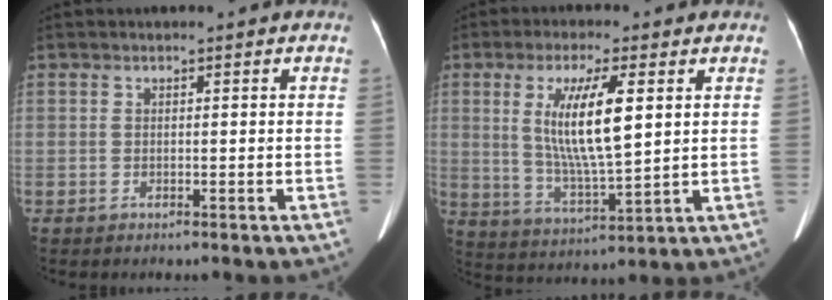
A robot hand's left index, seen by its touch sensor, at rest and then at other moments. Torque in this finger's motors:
{"motor_torque": [1.71, -0.43, 0.91, 0.21]}